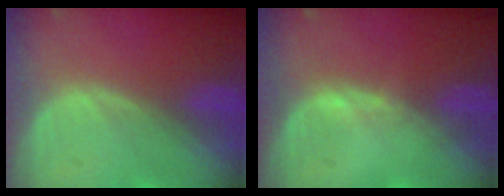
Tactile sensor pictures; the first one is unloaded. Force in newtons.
{"total": 0.6, "press": 0.5, "slide": 0.3}